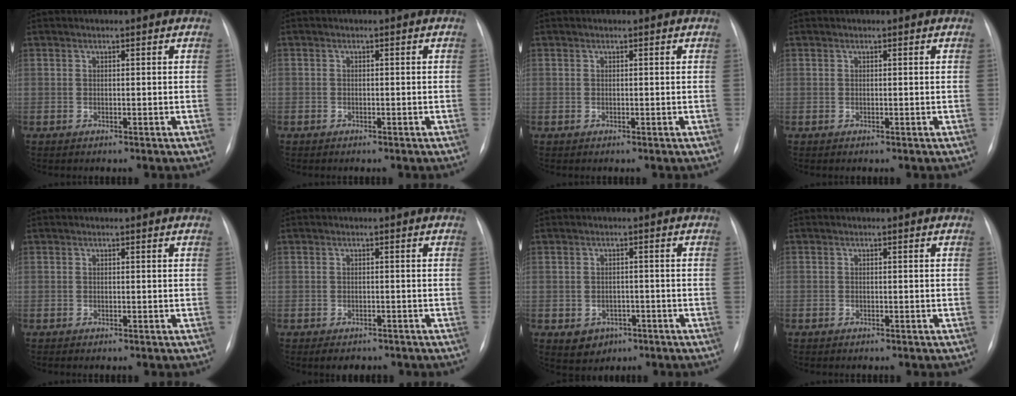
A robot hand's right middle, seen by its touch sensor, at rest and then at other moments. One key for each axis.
{"total": 0.6, "fx": -0.4, "fy": 0.4, "fz": 0.0, "tx": -0.001, "ty": 0.004, "tz": -0.009}
{"total": 0.0}
{"total": 0.0}
{"total": 0.0}
{"total": 4.0, "fx": -3.1, "fy": 1.9, "fz": 1.5, "tx": -0.017, "ty": -0.001, "tz": -0.034}
{"total": 4.0, "fx": -1.8, "fy": 3.3, "fz": 1.3, "tx": -0.015, "ty": 0.008, "tz": -0.012}
{"total": 0.8, "fx": -0.7, "fy": 0.4, "fz": 0.3, "tx": -0.007, "ty": 0.001, "tz": -0.010}